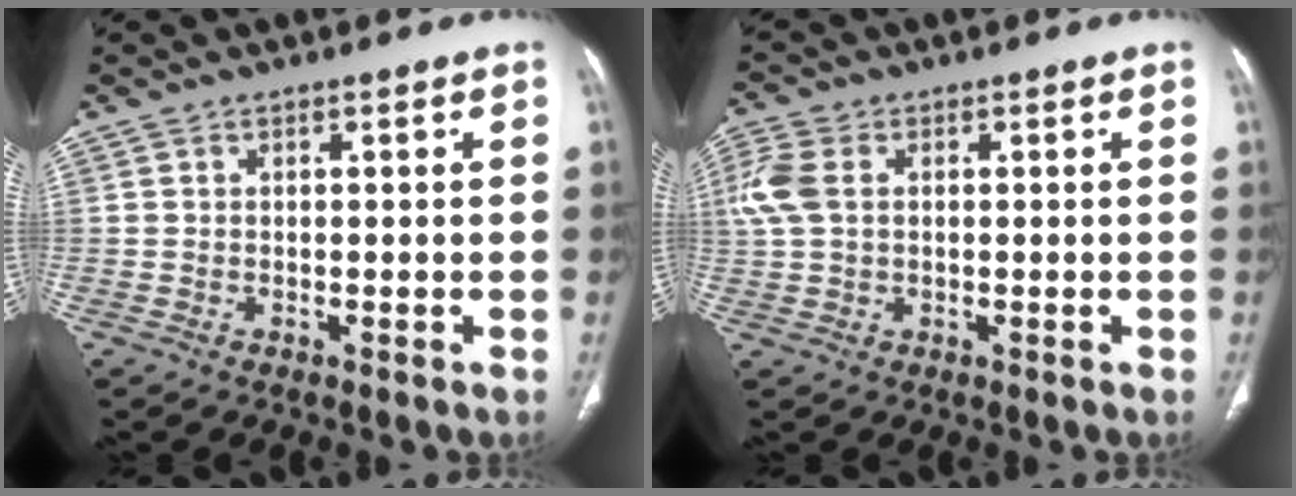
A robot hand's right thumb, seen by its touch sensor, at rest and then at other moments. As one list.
[{"total": 6.2, "force": [1.3, 4.1, 4.5], "torque": [-0.128, 0.014, 0.026]}]